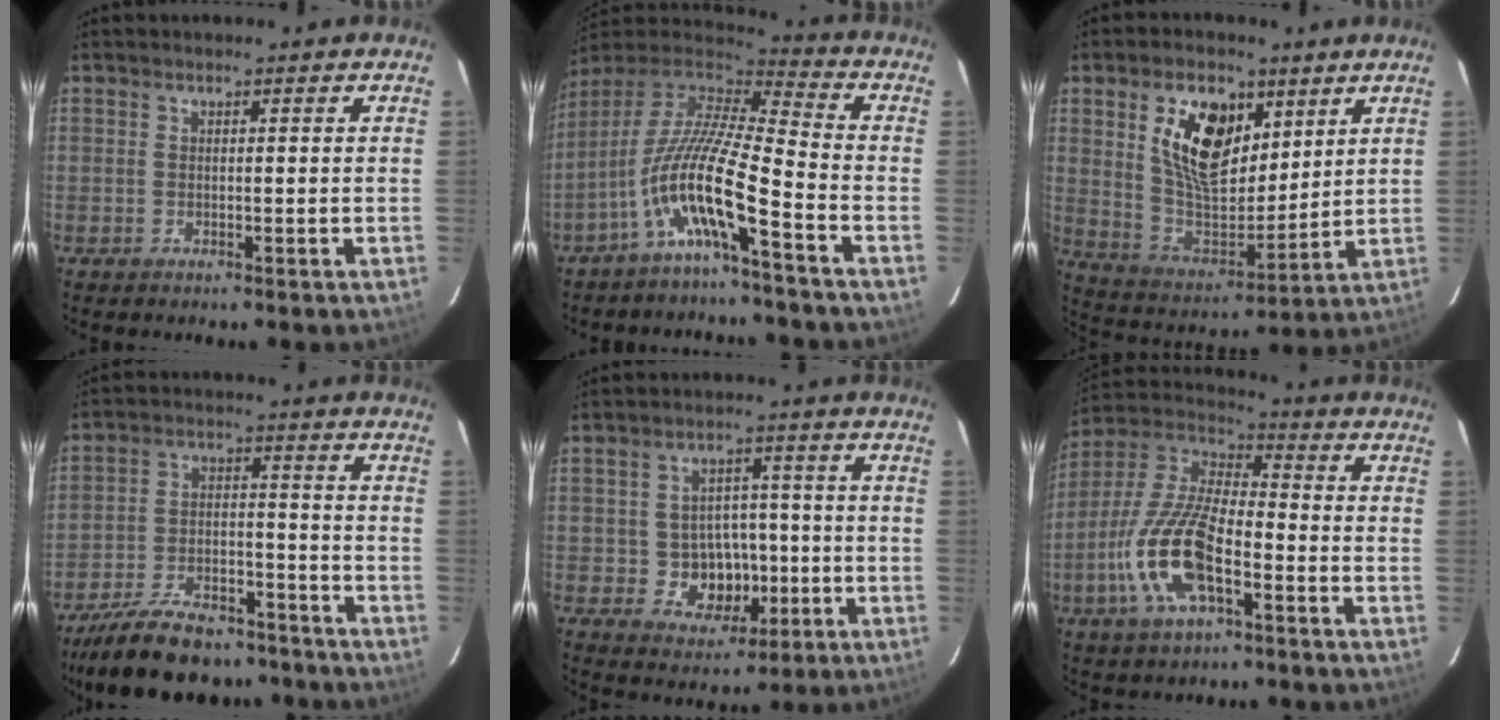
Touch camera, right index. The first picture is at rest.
{"total": 13.8, "force": [-6.1, 1.4, 12.3], "torque": [-0.224, -0.001, -0.122]}
{"total": 15.4, "force": [6.4, 8.6, 11.0], "torque": [-0.202, 0.005, 0.128]}
{"total": 18.9, "force": [-15.5, 7.3, 8.0], "torque": [-0.169, 0.007, -0.229]}
{"total": 8.2, "force": [-1.9, 7.2, 3.5], "torque": [-0.075, 0.016, -0.012]}
{"total": 16.2, "force": [-6.4, 6.2, 13.5], "torque": [-0.288, -0.006, -0.128]}